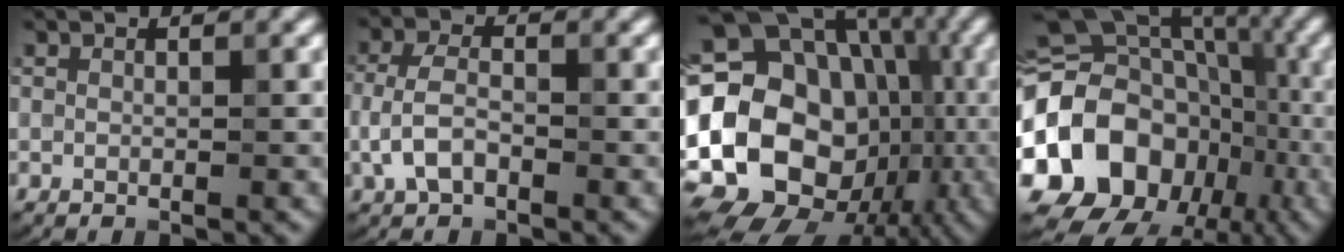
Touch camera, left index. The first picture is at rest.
{"total": 3.2, "force": [-1.1, 1.8, 2.4], "torque": [-0.054, 0.005, -0.027]}
{"total": 22.7, "force": [-3.7, 18.8, 12.2], "torque": [-0.190, 0.024, -0.101]}
{"total": 20.4, "force": [-5.0, 17.2, 9.8], "torque": [-0.181, -0.001, -0.104]}